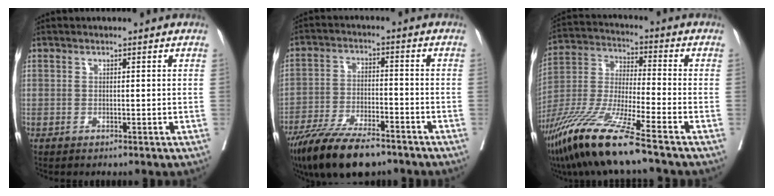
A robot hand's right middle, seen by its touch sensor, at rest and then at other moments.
{"total": 13.1, "force": [-10.1, 3.6, 7.6], "torque": [-0.137, -0.023, -0.176]}
{"total": 15.7, "force": [-10.9, -0.2, 11.3], "torque": [-0.246, -0.042, -0.210]}